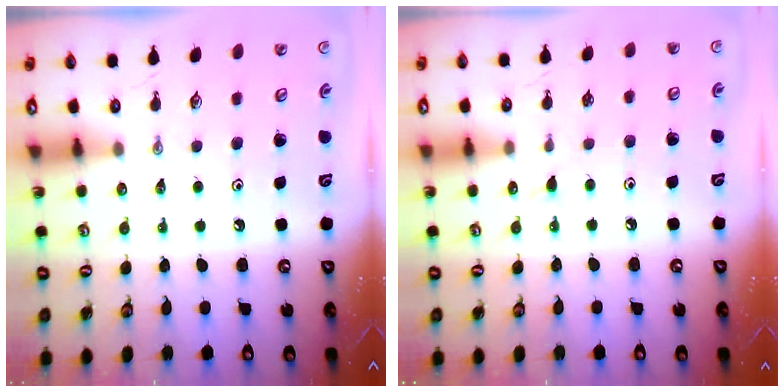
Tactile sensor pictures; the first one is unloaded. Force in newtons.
{"total": 4.9, "press": 4.8, "slide": 0.5}